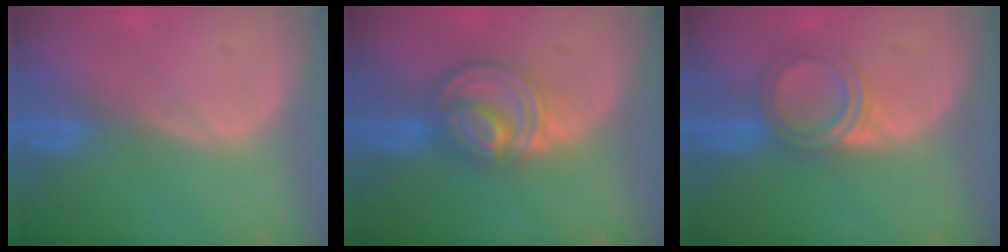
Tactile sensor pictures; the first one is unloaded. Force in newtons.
{"total": 7.9, "press": 6.9, "slide": 3.9}
{"total": 5.0, "press": 4.7, "slide": 1.6}